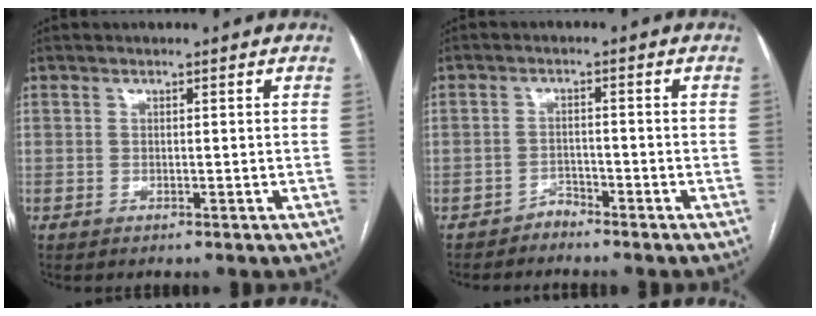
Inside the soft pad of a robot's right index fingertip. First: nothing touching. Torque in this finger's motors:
{"motor_torque": [-0.73, 0.30, -0.49, -0.15]}